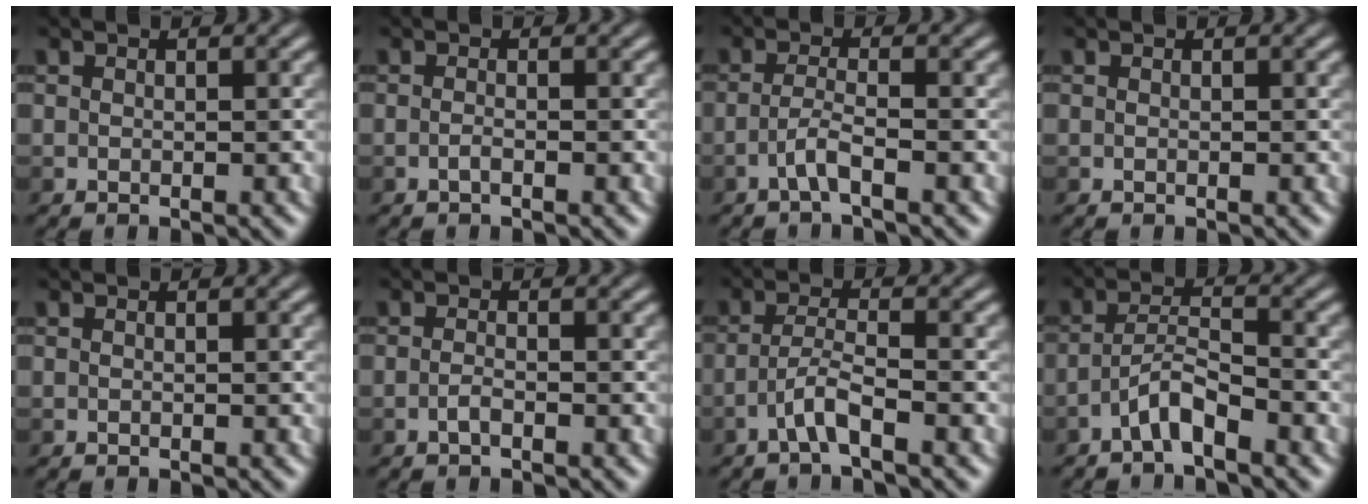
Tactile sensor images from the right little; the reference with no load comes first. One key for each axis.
{"total": 1.1, "fx": -1.0, "fy": -0.1, "fz": 0.4, "tx": -0.007, "ty": 0.000, "tz": -0.021}
{"total": 3.1, "fx": -2.5, "fy": -0.1, "fz": 1.8, "tx": -0.051, "ty": 0.001, "tz": -0.050}
{"total": 0.0}
{"total": 0.0}
{"total": 1.7, "fx": -1.6, "fy": 0.2, "fz": 0.7, "tx": -0.017, "ty": 0.001, "tz": -0.033}
{"total": 3.6, "fx": -2.9, "fy": -0.1, "fz": 2.1, "tx": -0.054, "ty": 0.006, "tz": -0.061}
{"total": 3.8, "fx": -3.3, "fy": 0.0, "fz": 1.9, "tx": -0.047, "ty": 0.009, "tz": -0.068}